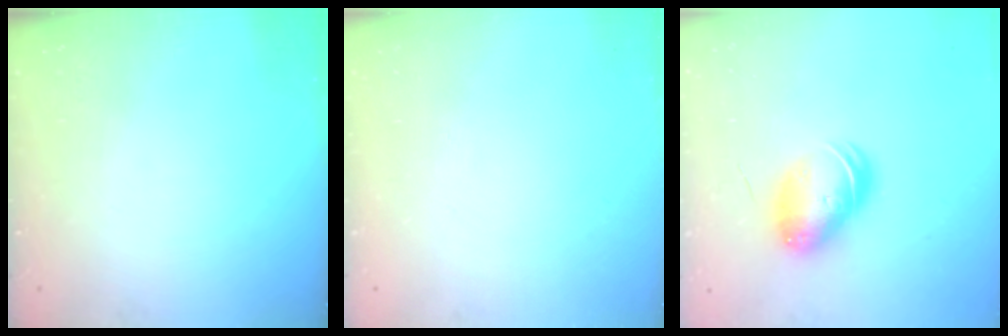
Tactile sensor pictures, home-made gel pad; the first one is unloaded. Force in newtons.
{"total": 0.0}
{"total": 9.0, "press": 8.9, "slide": 1.5}